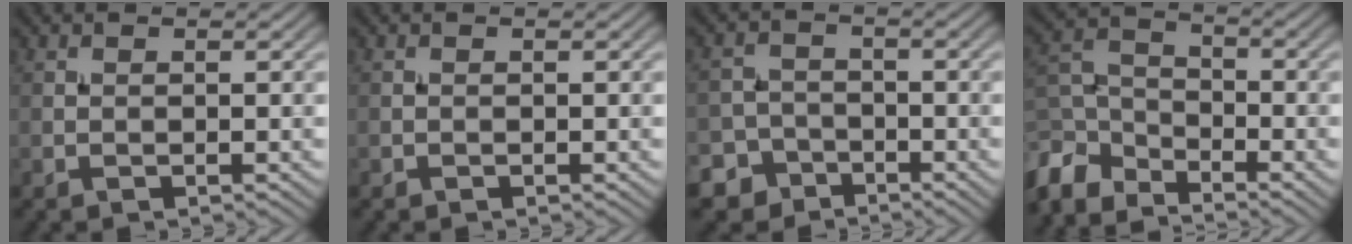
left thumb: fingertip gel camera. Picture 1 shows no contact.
{"total": 0.0}
{"total": 5.7, "force": [-4.0, 4.0, 0.7], "torque": [0.002, -0.008, -0.086]}
{"total": 7.9, "force": [-6.2, 3.6, 3.3], "torque": [-0.085, -0.009, -0.143]}